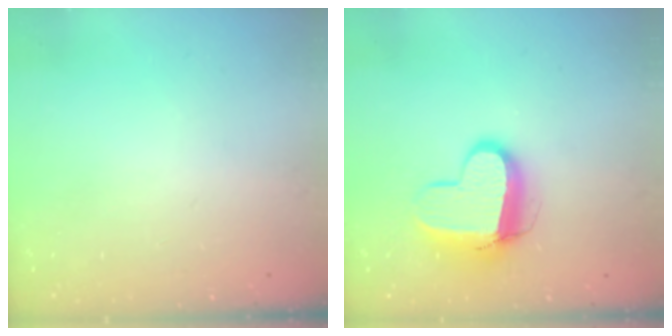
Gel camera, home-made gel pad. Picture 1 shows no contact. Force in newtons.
{"total": 11.2, "press": 11.2, "slide": 0.9}